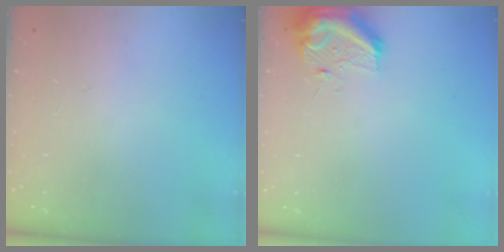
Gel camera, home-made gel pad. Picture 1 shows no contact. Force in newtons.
{"total": 10.2, "press": 10.2, "slide": 0.3}